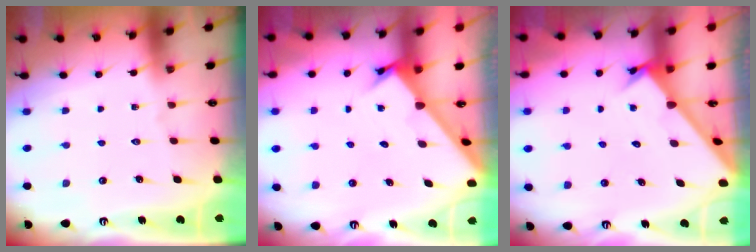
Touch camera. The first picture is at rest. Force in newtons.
{"total": 2.1, "press": 2.1, "slide": 0.2}
{"total": 2.3, "press": 2.3, "slide": 0.0}